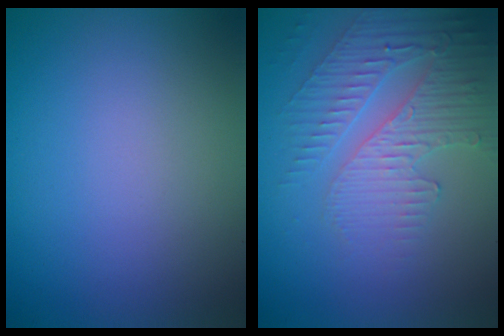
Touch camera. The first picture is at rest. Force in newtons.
{"total": 3.7, "press": 3.5, "slide": 1.4}